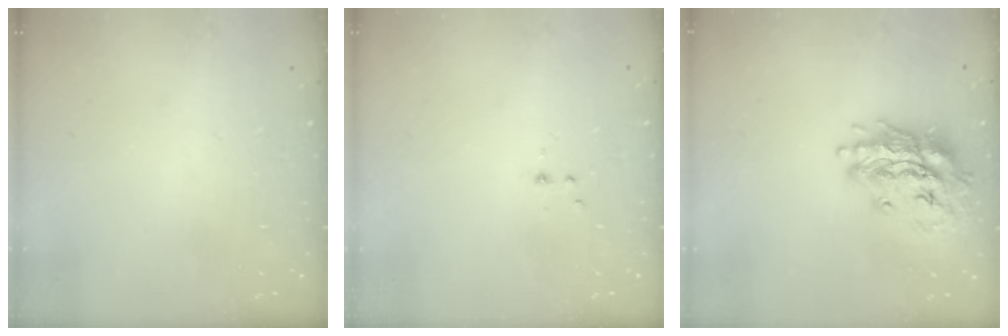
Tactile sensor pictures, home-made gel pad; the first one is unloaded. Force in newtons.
{"total": 2.2, "press": 1.9, "slide": 1.0}
{"total": 16.5, "press": 16.4, "slide": 1.9}